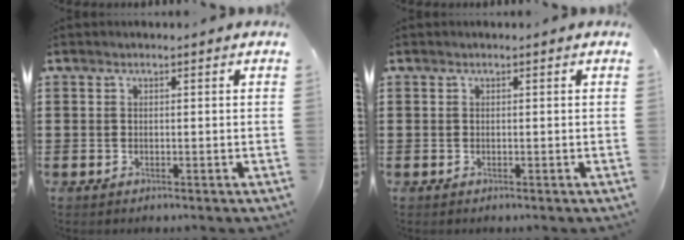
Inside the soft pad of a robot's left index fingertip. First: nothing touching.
{"total": 0.0}